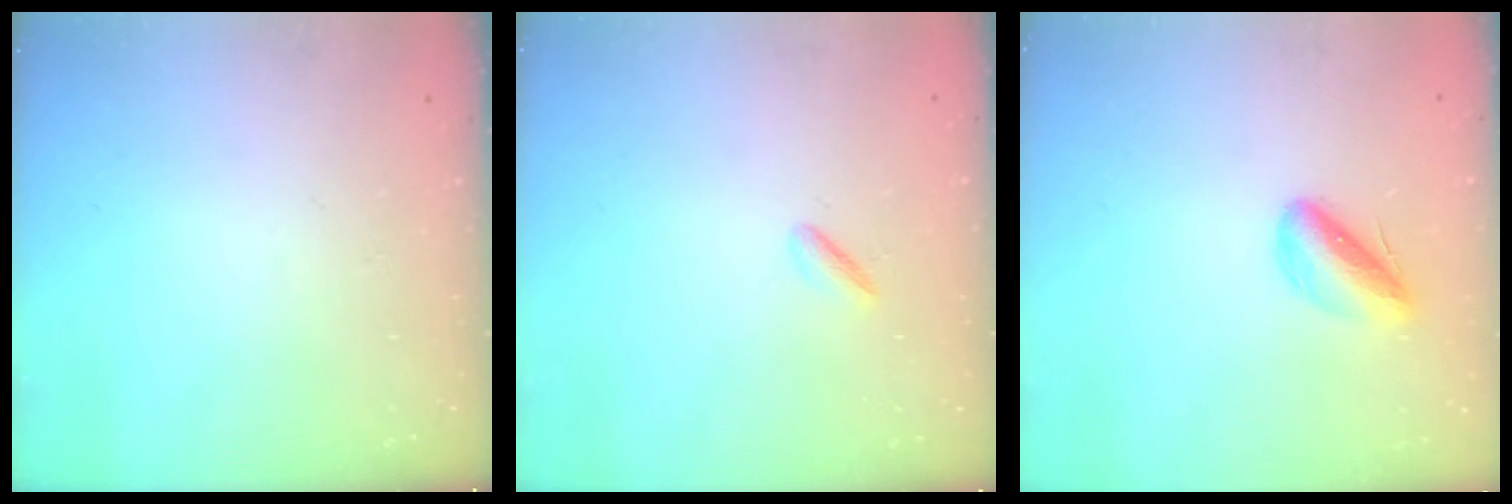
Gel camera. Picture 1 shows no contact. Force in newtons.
{"total": 2.0, "press": 1.8, "slide": 0.7}
{"total": 6.2, "press": 5.9, "slide": 1.8}